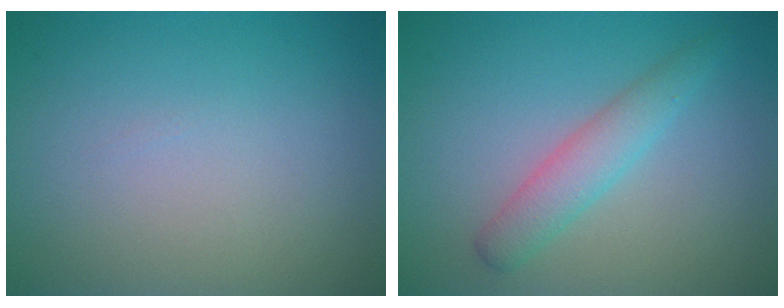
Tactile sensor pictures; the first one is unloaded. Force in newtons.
{"total": 2.8, "press": 2.7, "slide": 0.1}